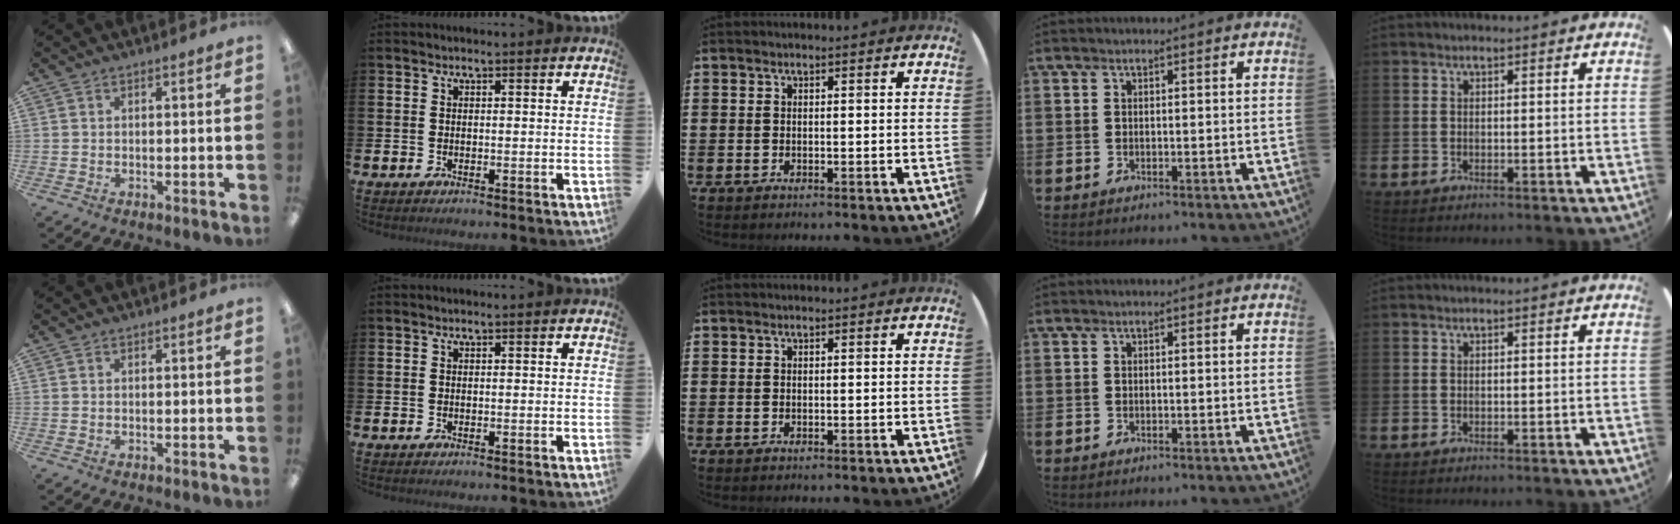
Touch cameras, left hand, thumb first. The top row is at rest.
{}